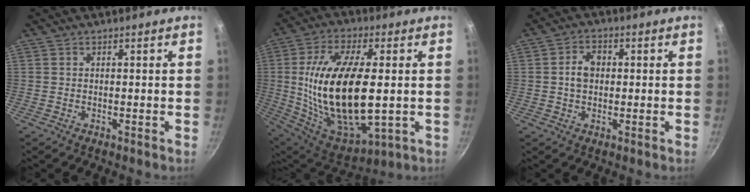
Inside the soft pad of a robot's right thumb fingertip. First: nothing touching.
{"total": 25.1, "force": [0.1, 11.5, 22.3], "torque": [-0.424, -0.001, 0.017]}
{"total": 4.8, "force": [0.3, 3.5, 3.3], "torque": [-0.043, 0.010, 0.000]}